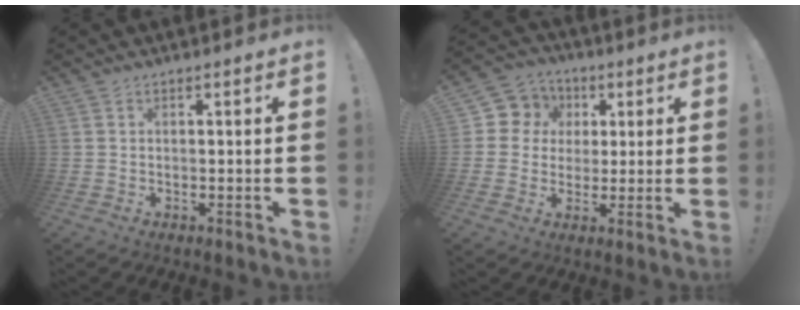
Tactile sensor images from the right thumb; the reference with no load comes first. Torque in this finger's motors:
{"motor_torque": [-0.06, 0.24, -0.02, -0.02, 0.00]}